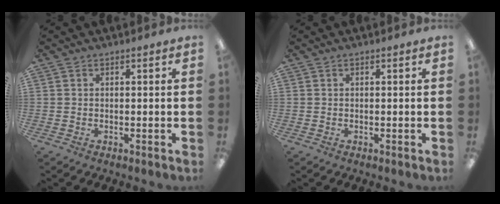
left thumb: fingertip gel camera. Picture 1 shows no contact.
{"total": 0.0}